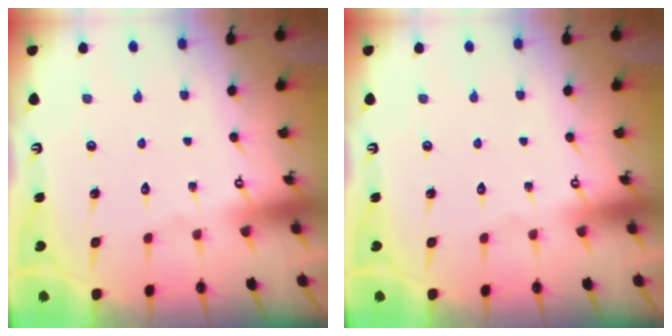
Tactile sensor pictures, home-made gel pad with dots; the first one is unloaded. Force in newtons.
{"total": 0.0}